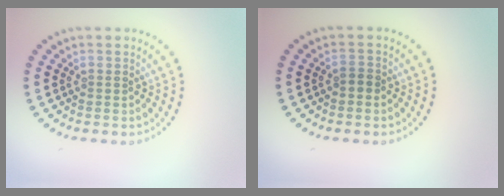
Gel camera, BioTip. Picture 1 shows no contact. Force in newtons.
{"total": 0.8, "press": 0.8, "slide": 0.3}